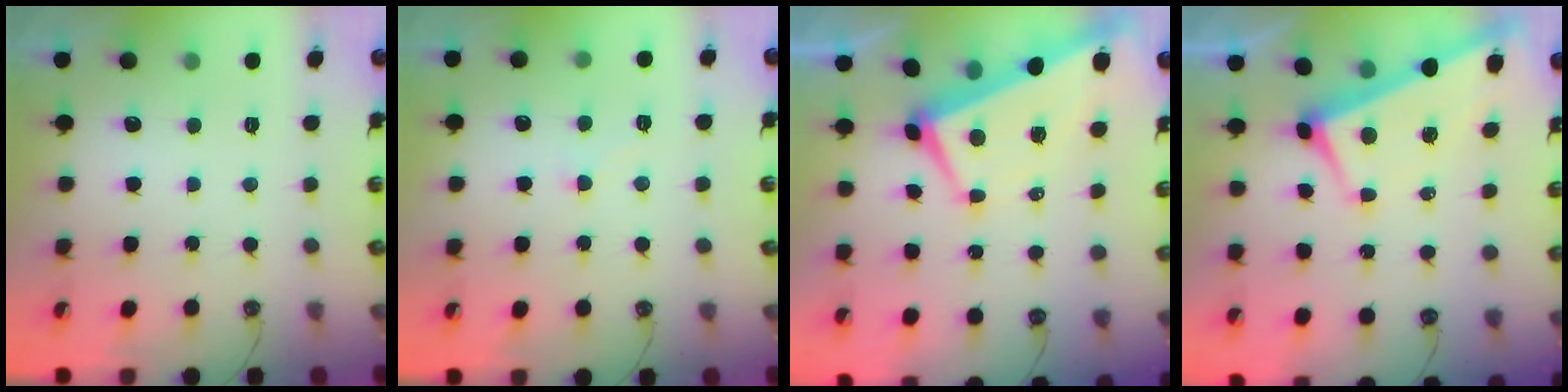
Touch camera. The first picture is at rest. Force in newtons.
{"total": 3.8, "press": 3.8, "slide": 0.4}
{"total": 1.4, "press": 1.1, "slide": 0.8}
{"total": 2.5, "press": 2.3, "slide": 0.9}